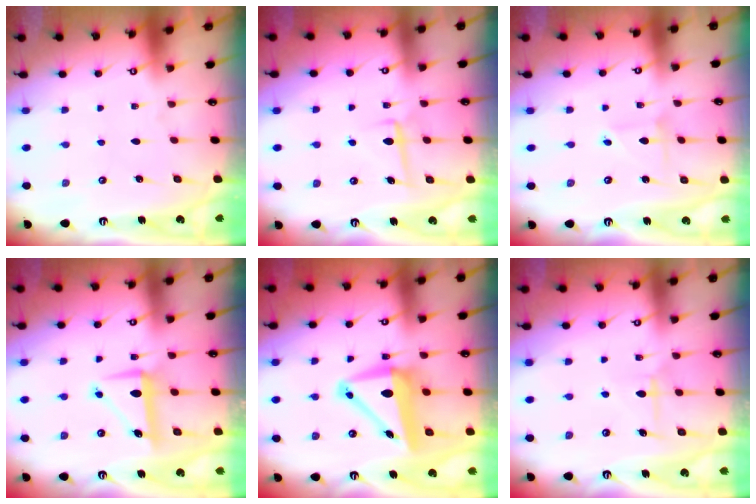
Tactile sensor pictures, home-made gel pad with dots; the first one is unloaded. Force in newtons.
{"total": 5.7, "press": 5.5, "slide": 1.4}
{"total": 2.2, "press": 2.2, "slide": 0.2}
{"total": 7.3, "press": 7.3, "slide": 1.0}
{"total": 11.4, "press": 11.2, "slide": 2.1}
{"total": 6.7, "press": 6.7, "slide": 0.6}